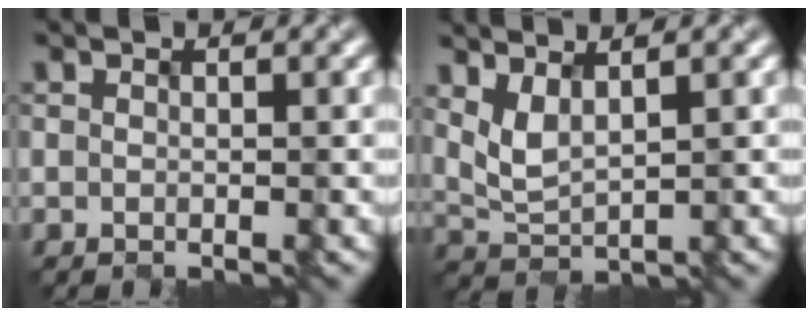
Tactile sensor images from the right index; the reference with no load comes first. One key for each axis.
{"total": 2.2, "fx": 1.3, "fy": 0.7, "fz": 1.7, "tx": -0.046, "ty": -0.005, "tz": 0.034}